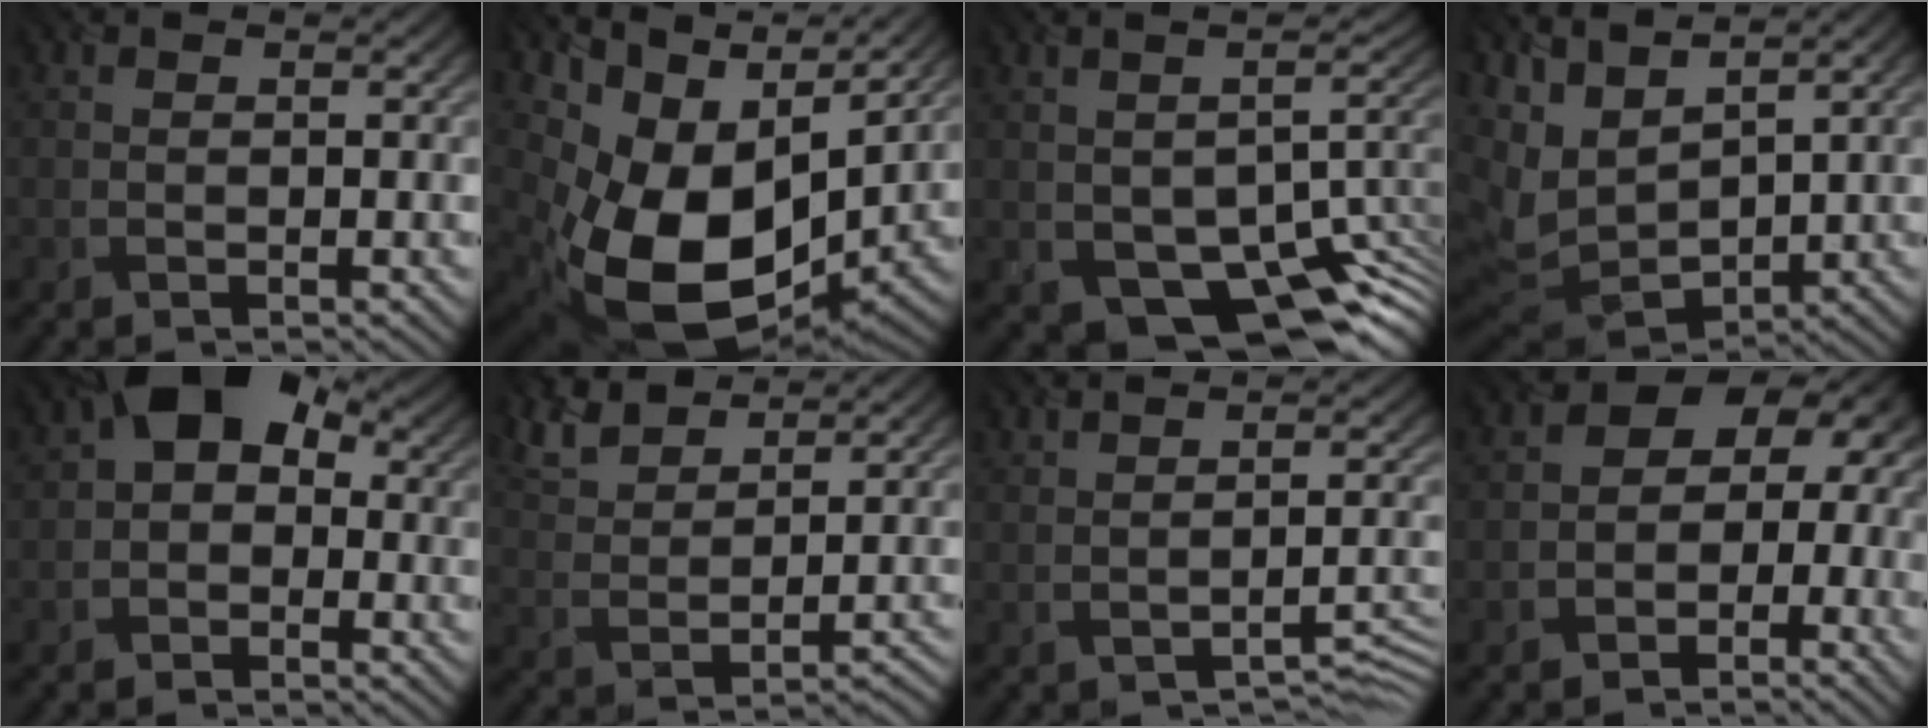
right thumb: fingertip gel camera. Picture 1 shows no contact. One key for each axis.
{"total": 16.7, "fx": 1.6, "fy": 11.4, "fz": 12.1, "tx": -0.248, "ty": -0.037, "tz": 0.051}
{"total": 12.7, "fx": -5.5, "fy": 7.1, "fz": 9.0, "tx": -0.128, "ty": -0.013, "tz": -0.071}
{"total": 8.8, "fx": 4.0, "fy": 4.3, "fz": 6.6, "tx": -0.174, "ty": -0.007, "tz": 0.086}
{"total": 7.6, "fx": 0.8, "fy": 5.5, "fz": 5.2, "tx": -0.071, "ty": 0.019, "tz": -0.012}
{"total": 5.6, "fx": 4.4, "fy": 1.9, "fz": 2.9, "tx": -0.077, "ty": 0.009, "tz": 0.089}
{"total": 2.6, "fx": -1.8, "fy": 0.7, "fz": 1.7, "tx": -0.026, "ty": 0.003, "tz": -0.025}
{"total": 8.0, "fx": -1.9, "fy": 6.0, "fz": 4.9, "tx": -0.036, "ty": 0.004, "tz": -0.047}